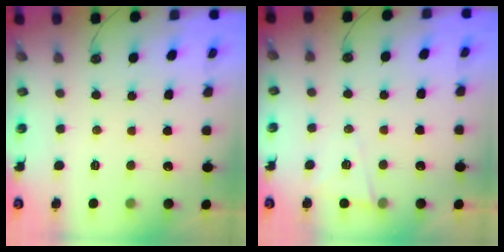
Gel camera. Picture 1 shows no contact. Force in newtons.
{"total": 6.0, "press": 4.8, "slide": 3.6}